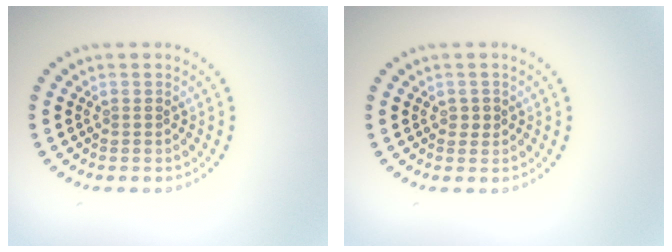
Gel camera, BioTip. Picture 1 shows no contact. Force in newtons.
{"total": 0.9, "press": 0.9, "slide": 0.2}